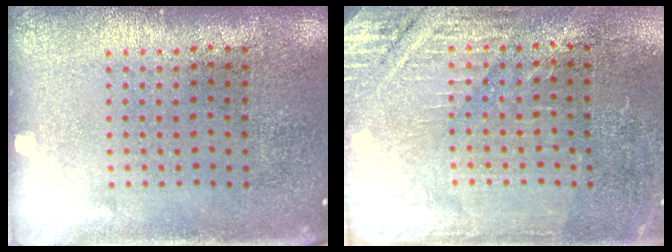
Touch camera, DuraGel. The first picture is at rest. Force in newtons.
{"total": 2.9, "press": 2.9, "slide": 0.4}